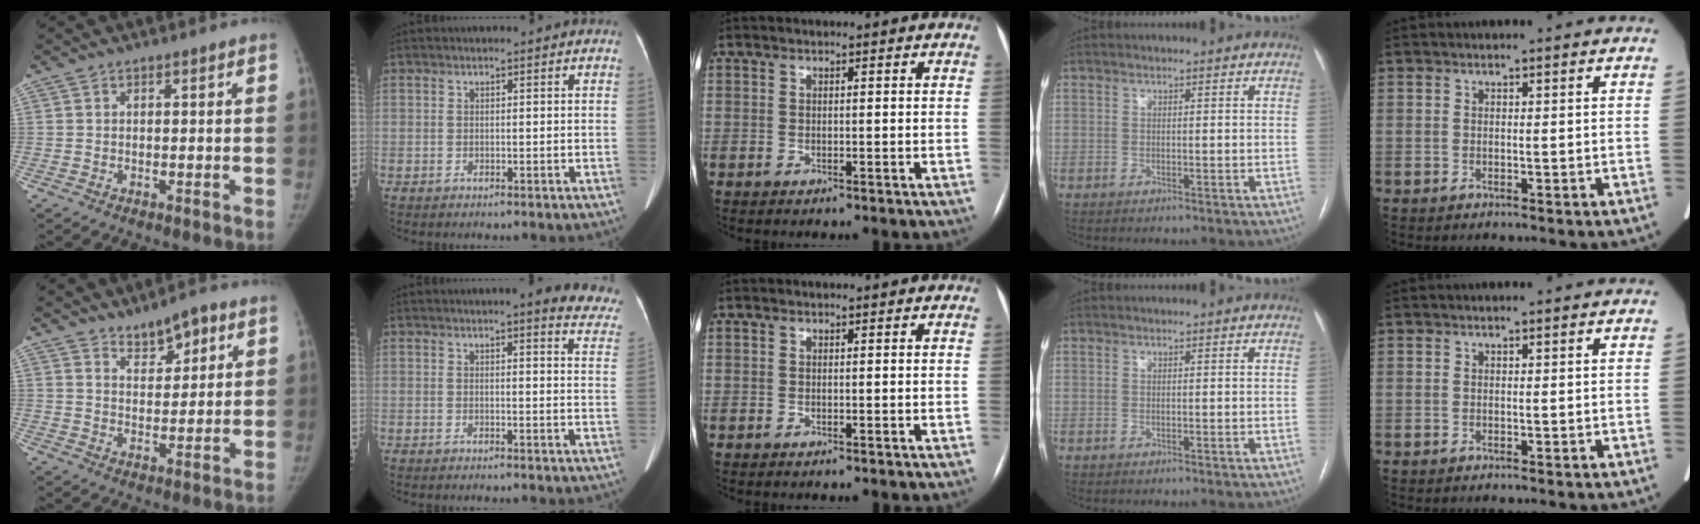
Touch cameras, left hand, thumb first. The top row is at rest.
{"thumb": {"total": 6.4, "force": [4.2, 3.0, 3.8], "torque": [-0.036, -0.026, 0.067]}, "index": {"total": 10.7, "force": [9.6, 1.8, 4.4], "torque": [-0.017, -0.030, 0.074]}}